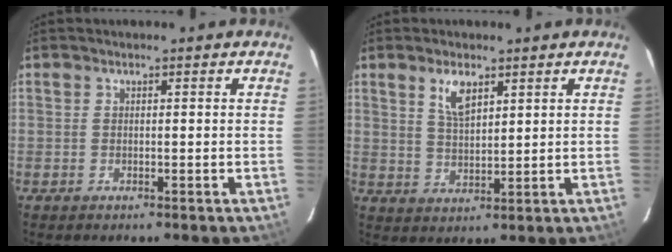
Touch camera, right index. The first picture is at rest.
{"total": 5.3, "force": [3.0, 2.1, 3.8], "torque": [-0.069, 0.002, 0.061]}